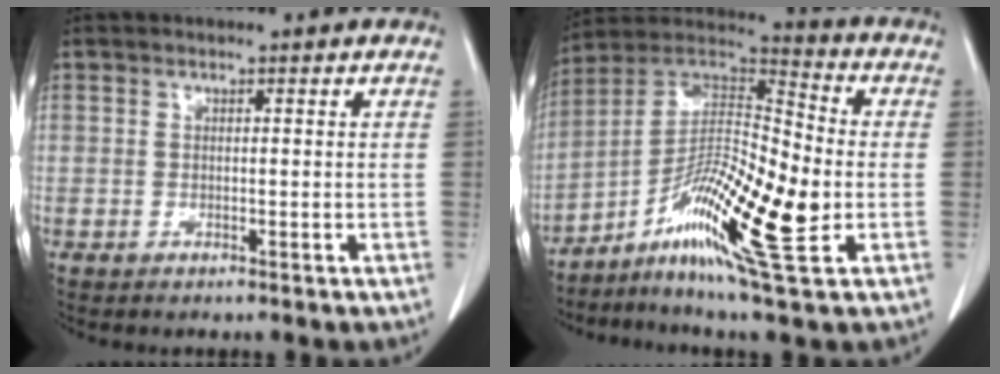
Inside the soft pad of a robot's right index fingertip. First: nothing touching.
{"total": 18.5, "force": [-5.2, 2.7, 17.6], "torque": [-0.325, -0.004, -0.096]}